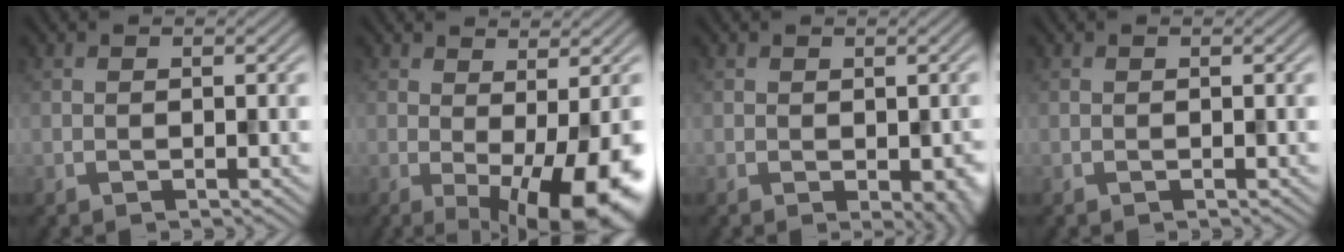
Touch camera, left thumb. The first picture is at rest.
{"total": 10.1, "force": [-2.4, 2.8, 9.4], "torque": [-0.125, -0.016, -0.022]}
{"total": 4.1, "force": [-1.4, 2.2, 3.2], "torque": [-0.041, -0.018, 0.000]}
{"total": 0.0}